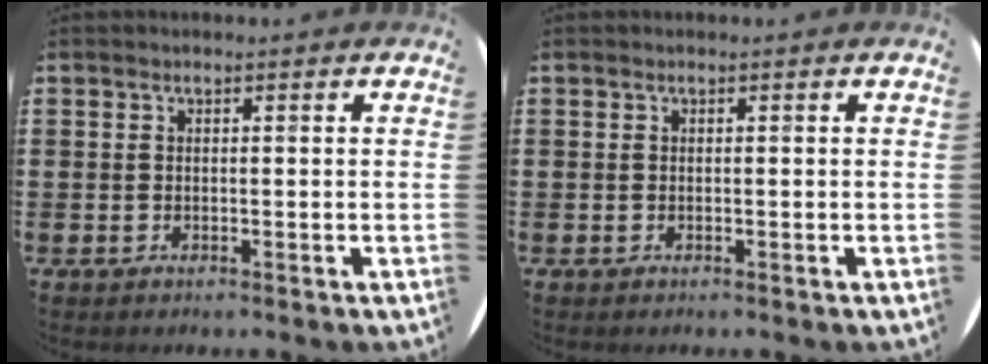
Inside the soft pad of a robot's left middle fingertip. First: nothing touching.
{"total": 0.0}